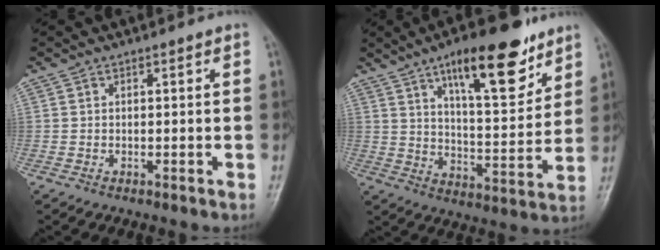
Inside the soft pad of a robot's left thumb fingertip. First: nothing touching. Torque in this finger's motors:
{"motor_torque": [0.84, 0.78, 1.49, -1.29, 0.18]}